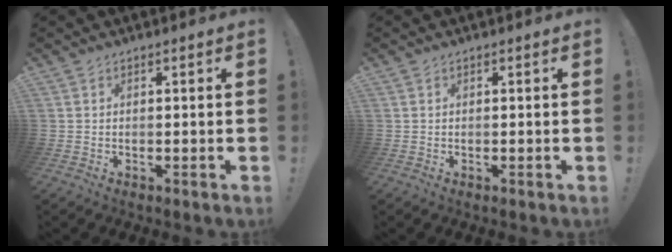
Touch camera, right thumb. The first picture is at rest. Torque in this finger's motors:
{"motor_torque": [-0.06, -0.01, -0.36, 0.15, 0.01]}